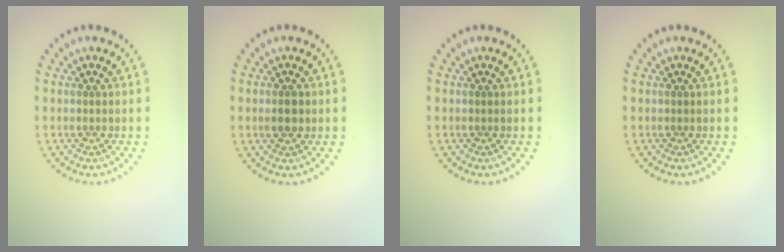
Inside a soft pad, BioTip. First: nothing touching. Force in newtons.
{"total": 1.6, "press": 1.6, "slide": 0.2}
{"total": 0.0}
{"total": 0.0}